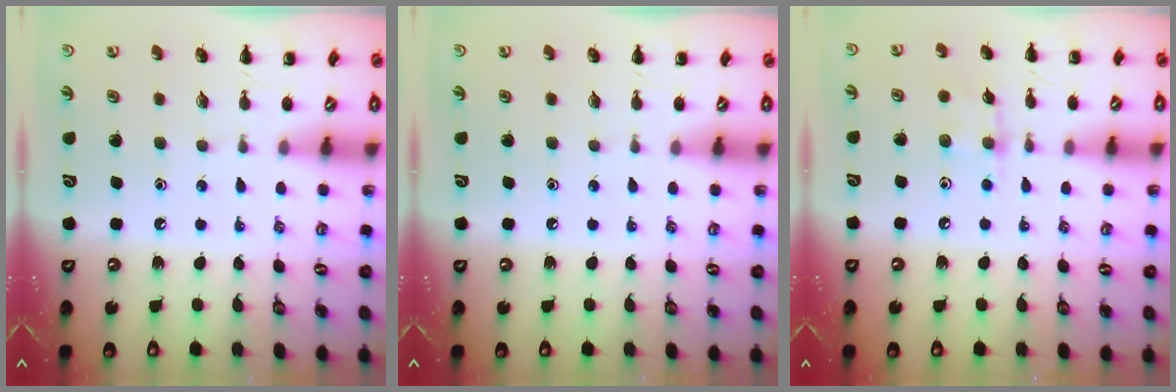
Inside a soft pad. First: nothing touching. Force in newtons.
{"total": 0.0}
{"total": 4.8, "press": 4.6, "slide": 1.4}